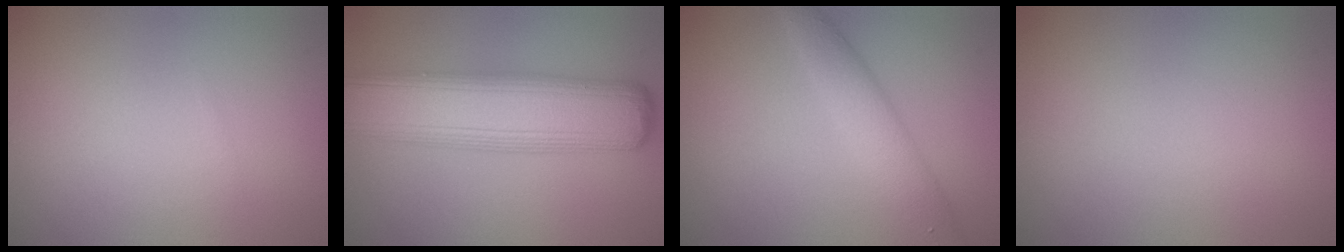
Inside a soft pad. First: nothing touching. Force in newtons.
{"total": 10.0, "press": 10.0, "slide": 0.3}
{"total": 3.0, "press": 3.0, "slide": 0.1}
{"total": 0.0}